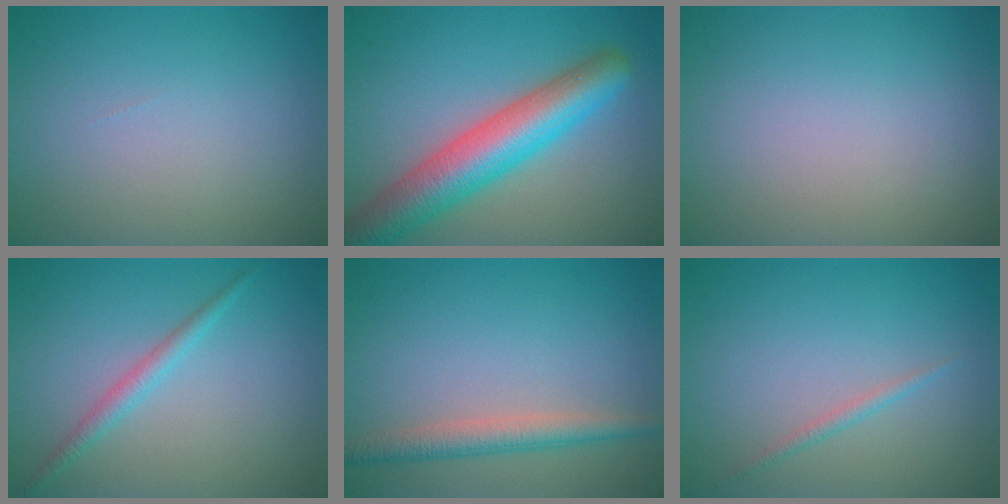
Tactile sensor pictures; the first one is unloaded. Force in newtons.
{"total": 8.4, "press": 8.4, "slide": 0.4}
{"total": 0.0}
{"total": 1.8, "press": 1.8, "slide": 0.0}
{"total": 3.0, "press": 3.0, "slide": 0.1}
{"total": 0.9, "press": 0.9, "slide": 0.0}